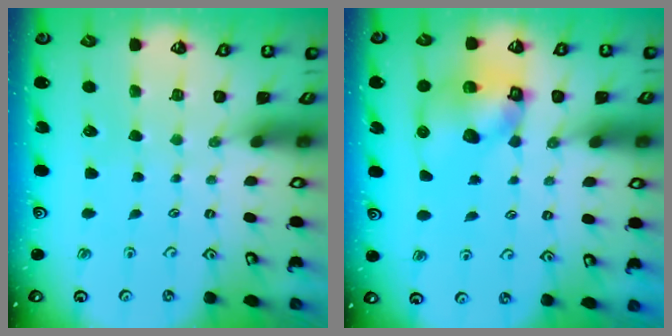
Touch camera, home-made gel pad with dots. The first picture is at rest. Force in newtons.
{"total": 11.2, "press": 11.0, "slide": 1.9}